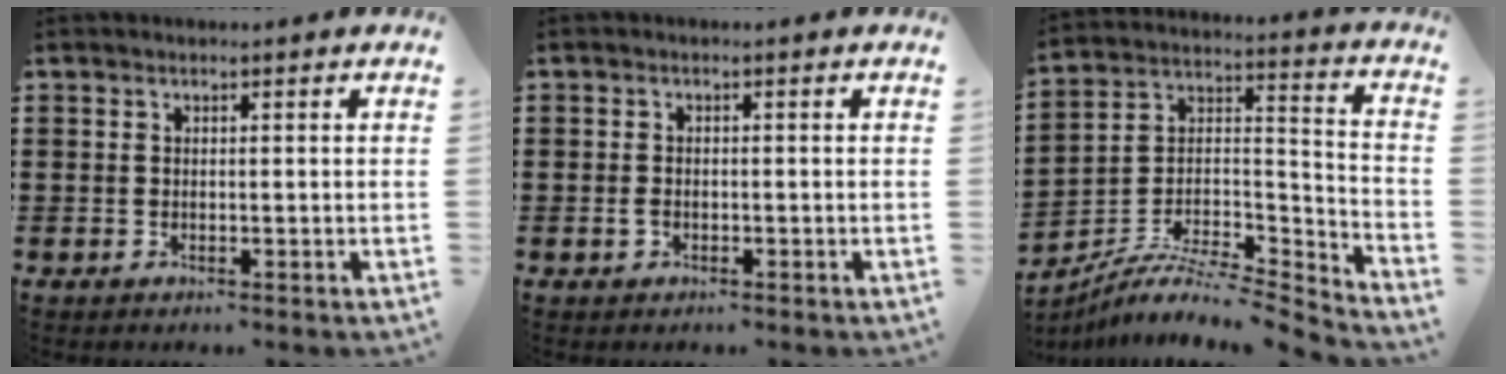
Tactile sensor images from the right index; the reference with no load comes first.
{"total": 1.3, "force": [-0.5, 0.8, 0.8], "torque": [-0.026, -0.004, -0.012]}
{"total": 6.7, "force": [-5.7, 2.0, 2.8], "torque": [-0.063, -0.006, -0.120]}